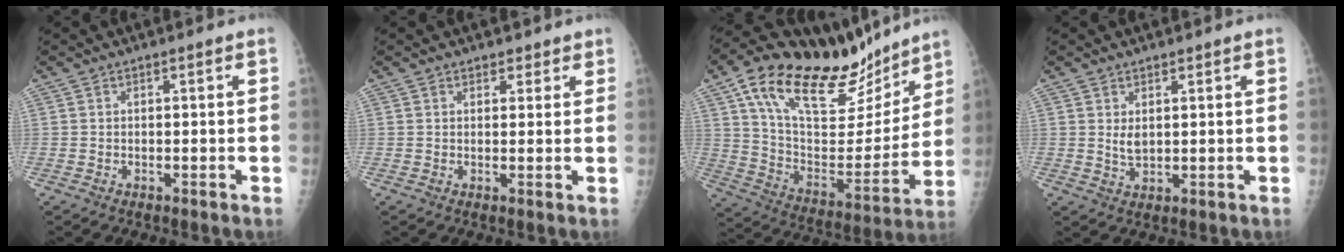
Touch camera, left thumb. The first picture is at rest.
{"total": 2.2, "force": [1.6, 1.5, 0.3], "torque": [0.017, -0.008, 0.017]}
{"total": 28.8, "force": [19.5, 11.9, 17.6], "torque": [-0.246, -0.049, 0.327]}
{"total": 2.8, "force": [1.2, 1.7, 1.9], "torque": [-0.028, -0.013, 0.026]}